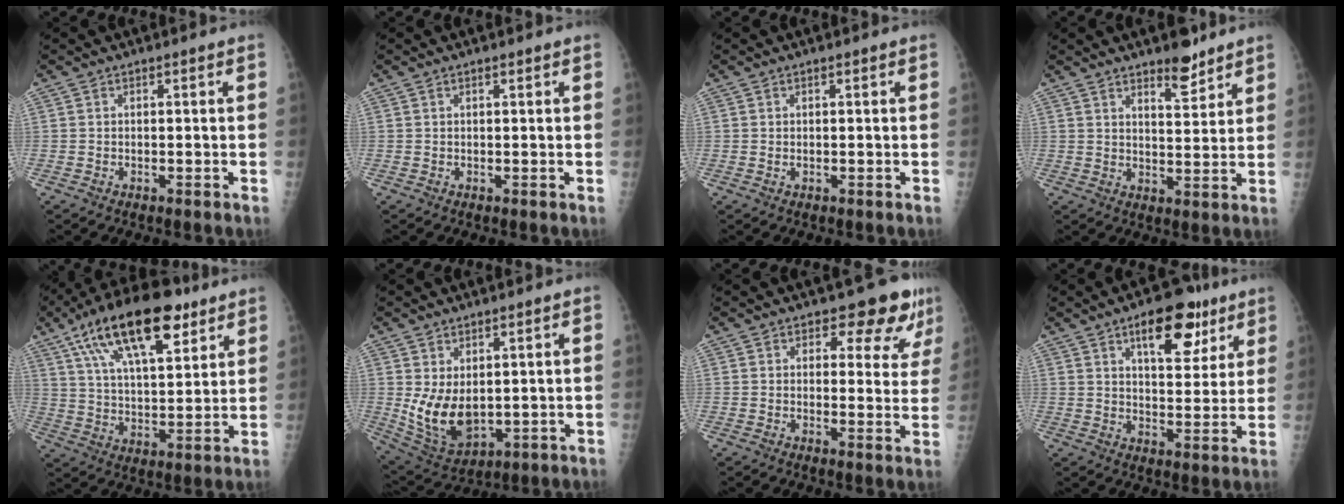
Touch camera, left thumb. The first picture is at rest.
{"total": 0.5, "force": [0.4, 0.1, 0.3], "torque": [-0.006, -0.001, 0.006]}
{"total": 0.7, "force": [0.3, 0.3, 0.5], "torque": [-0.012, 0.002, 0.007]}
{"total": 6.4, "force": [4.8, 2.1, 3.6], "torque": [-0.036, -0.037, 0.074]}
{"total": 21.2, "force": [11.7, 8.6, 15.5], "torque": [-0.244, -0.020, 0.202]}
{"total": 9.9, "force": [1.2, 5.9, 7.8], "torque": [-0.127, -0.025, 0.047]}
{"total": 8.9, "force": [6.5, 4.3, 4.3], "torque": [-0.014, -0.038, 0.070]}
{"total": 12.8, "force": [7.3, 6.0, 8.8], "torque": [-0.087, -0.028, 0.106]}